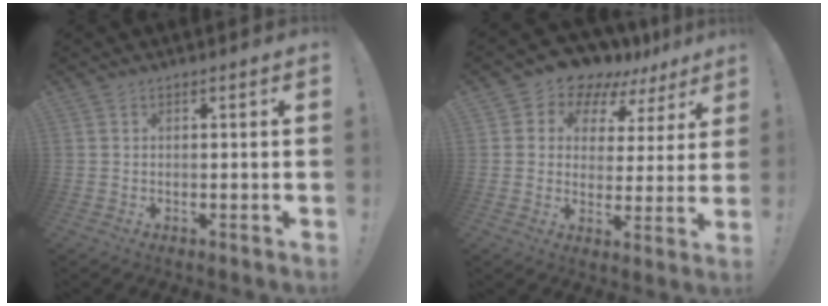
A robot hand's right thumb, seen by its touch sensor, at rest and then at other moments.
{"total": 9.6, "force": [8.0, 4.7, 2.1], "torque": [-0.044, -0.069, 0.145]}